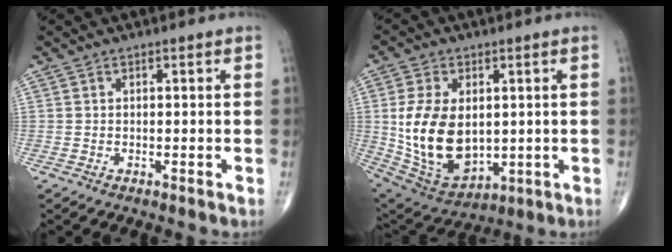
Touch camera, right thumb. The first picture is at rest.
{"total": 17.2, "force": [0.8, 10.9, 13.2], "torque": [-0.234, -0.012, 0.039]}